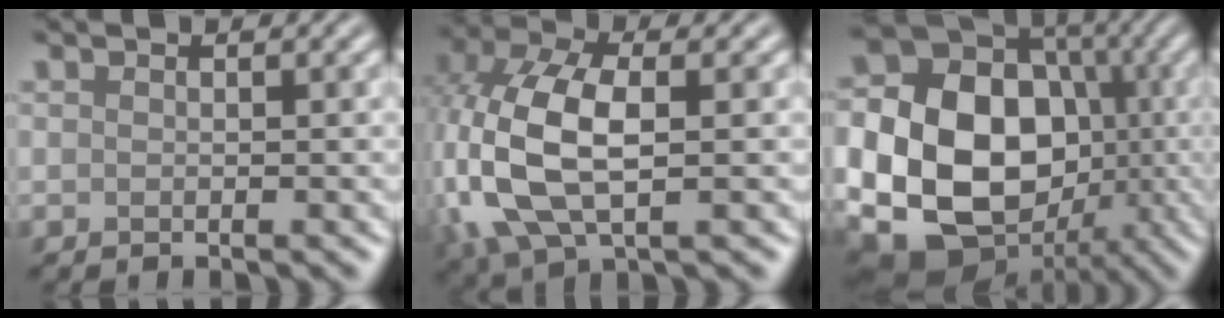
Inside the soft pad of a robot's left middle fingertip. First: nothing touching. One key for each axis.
{"total": 8.7, "fx": -0.7, "fy": 4.8, "fz": 7.2, "tx": -0.172, "ty": 0.004, "tz": -0.017}
{"total": 18.8, "fx": -2.8, "fy": 15.2, "fz": 10.7, "tx": -0.203, "ty": -0.018, "tz": -0.072}